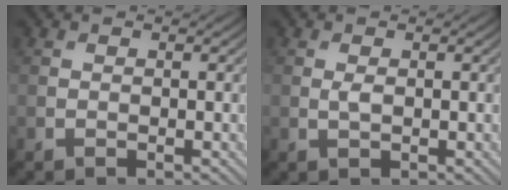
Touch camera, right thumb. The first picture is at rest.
{"total": 1.1, "force": [0.1, 0.4, 1.0], "torque": [-0.025, -0.001, 0.003]}